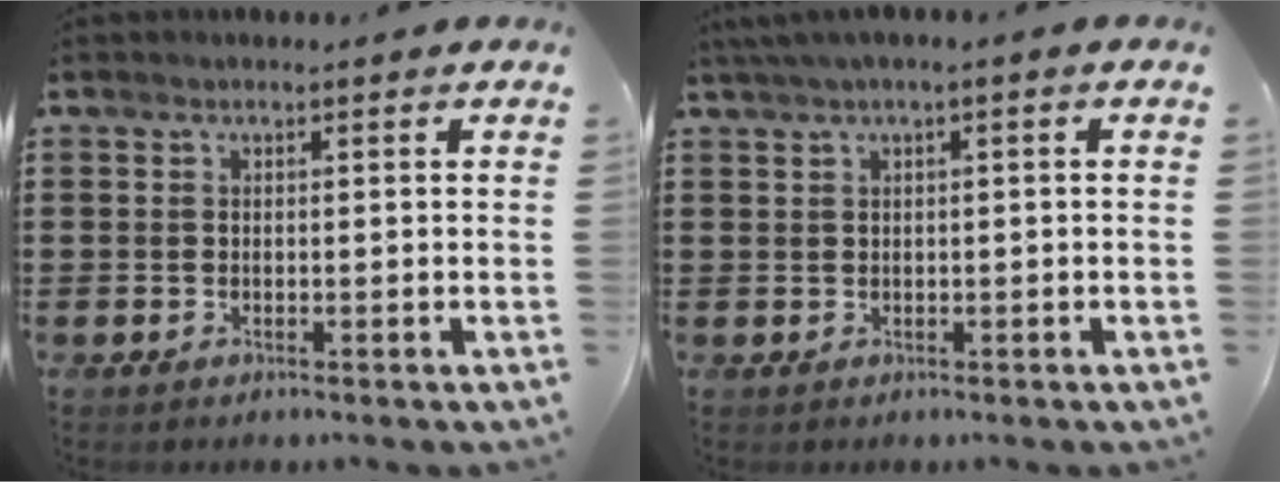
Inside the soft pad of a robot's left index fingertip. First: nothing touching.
{"total": 1.6, "force": [-0.2, 0.1, 1.6], "torque": [-0.026, -0.004, -0.003]}